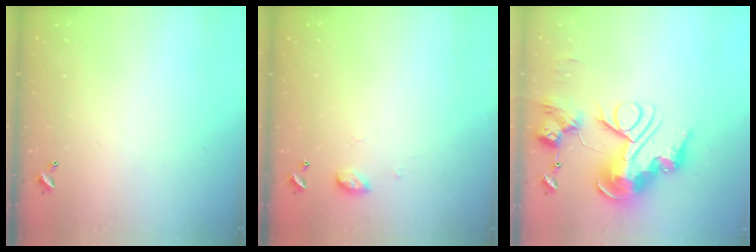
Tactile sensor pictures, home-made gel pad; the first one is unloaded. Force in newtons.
{"total": 5.3, "press": 5.2, "slide": 0.8}
{"total": 0.7, "press": 0.7, "slide": 0.0}